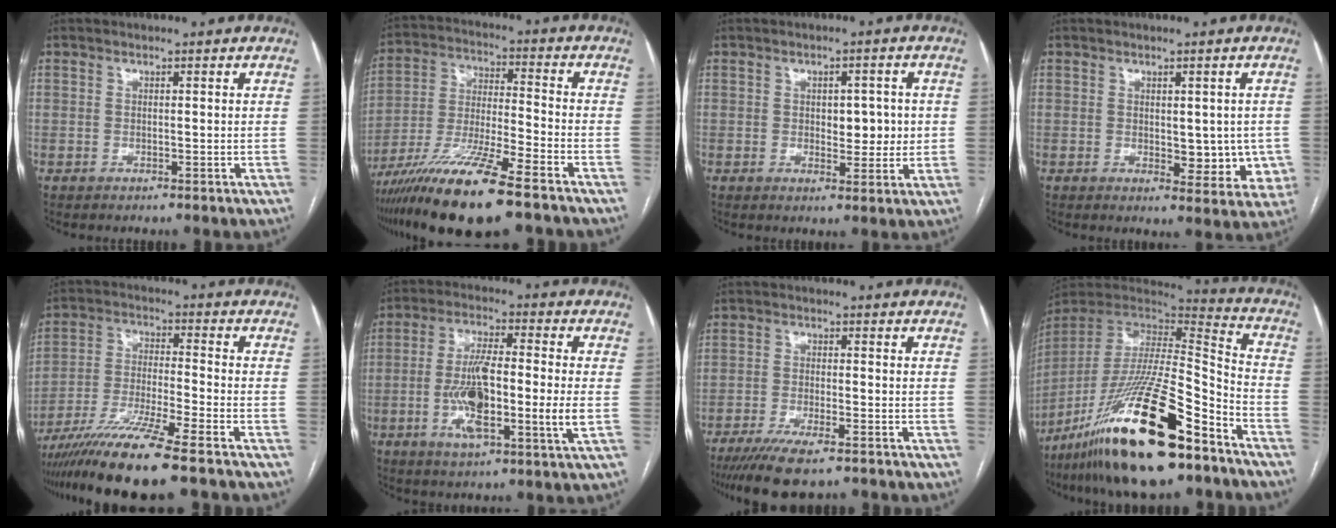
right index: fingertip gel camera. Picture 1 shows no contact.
{"total": 16.7, "force": [-11.5, 1.2, 12.0], "torque": [-0.240, -0.038, -0.210]}
{"total": 4.9, "force": [0.3, 2.5, 4.2], "torque": [-0.049, 0.002, 0.008]}
{"total": 6.5, "force": [-0.4, 3.6, 5.4], "torque": [-0.043, 0.000, 0.003]}
{"total": 13.6, "force": [-10.3, -0.7, 8.8], "torque": [-0.164, -0.033, -0.182]}
{"total": 13.6, "force": [-2.1, 1.7, 13.3], "torque": [-0.249, 0.000, -0.041]}
{"total": 10.1, "force": [-7.6, 1.8, 6.4], "torque": [-0.101, -0.020, -0.120]}
{"total": 28.7, "force": [-18.5, 5.1, 21.4], "torque": [-0.393, -0.035, -0.323]}